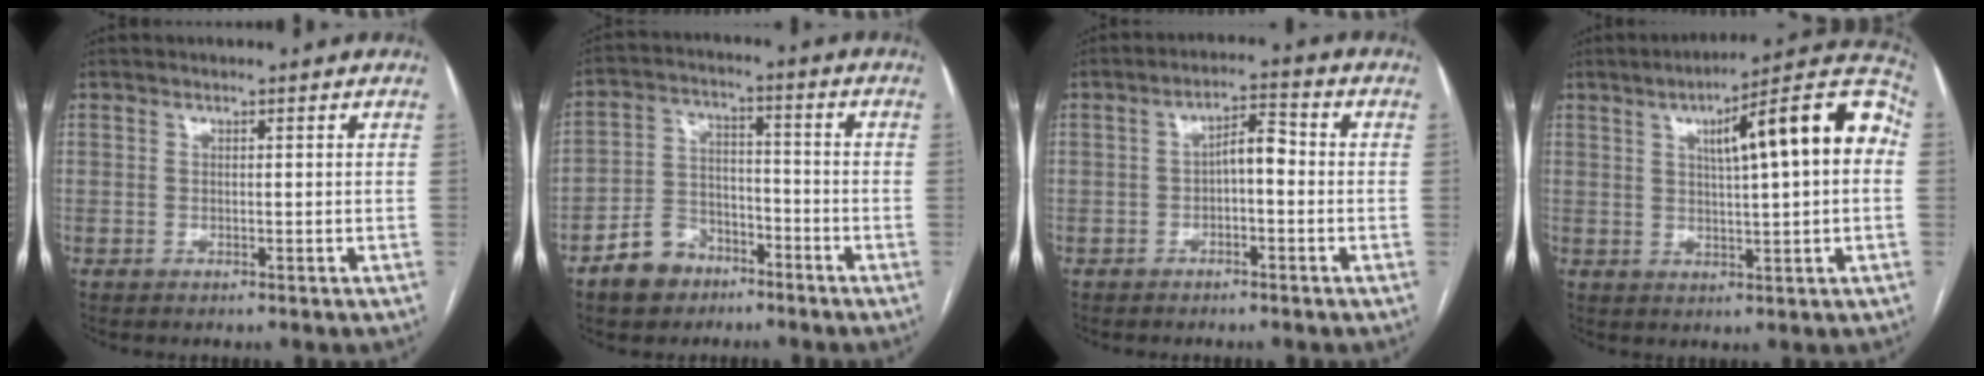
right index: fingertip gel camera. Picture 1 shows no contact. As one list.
[{"total": 8.3, "force": [-5.4, 5.5, 2.9], "torque": [-0.065, 0.018, -0.093]}, {"total": 4.3, "force": [-0.6, 1.5, 3.9], "torque": [-0.064, 0.021, -0.011]}, {"total": 15.7, "force": [3.3, 2.1, 15.2], "torque": [-0.210, 0.038, 0.042]}]